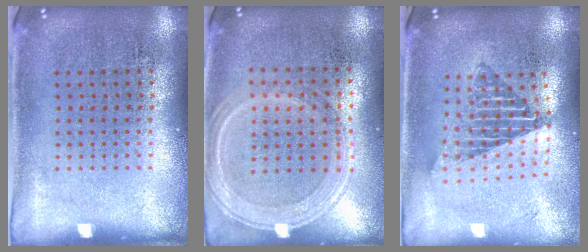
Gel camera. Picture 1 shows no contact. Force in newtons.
{"total": 1.2, "press": 1.2, "slide": 0.4}
{"total": 1.6, "press": 1.3, "slide": 0.9}